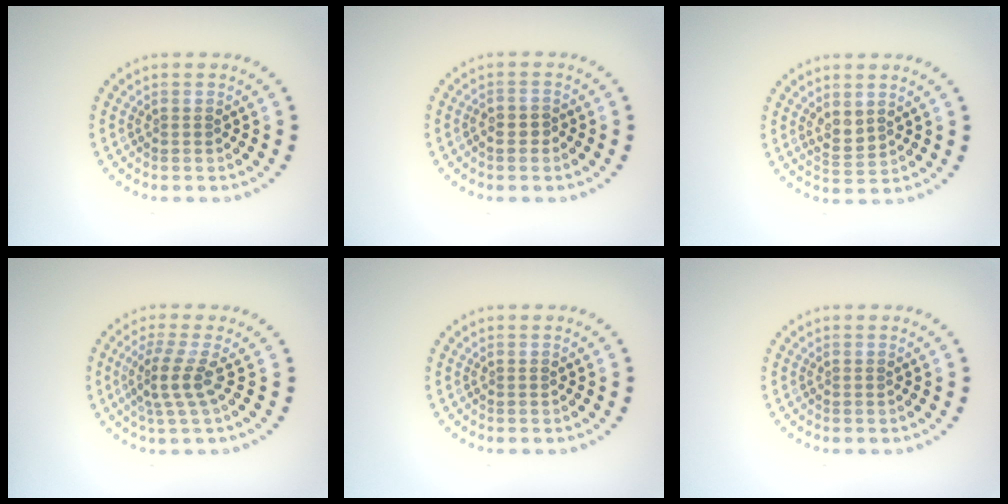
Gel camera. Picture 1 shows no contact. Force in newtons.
{"total": 1.0, "press": 0.9, "slide": 0.5}
{"total": 2.1, "press": 1.9, "slide": 1.0}
{"total": 2.9, "press": 2.0, "slide": 2.1}
{"total": 0.0}
{"total": 0.0}